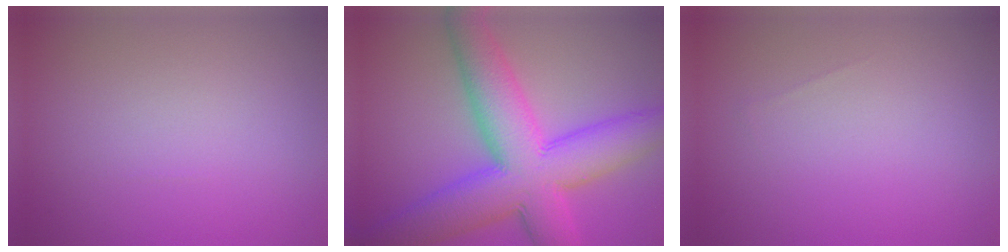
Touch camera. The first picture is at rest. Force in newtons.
{"total": 11.6, "press": 11.6, "slide": 0.3}
{"total": 0.0}